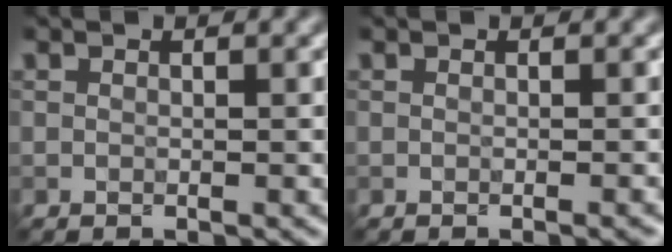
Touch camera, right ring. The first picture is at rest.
{"total": 0.9, "force": [-0.4, 0.4, 0.8], "torque": [0.002, -0.004, -0.005]}